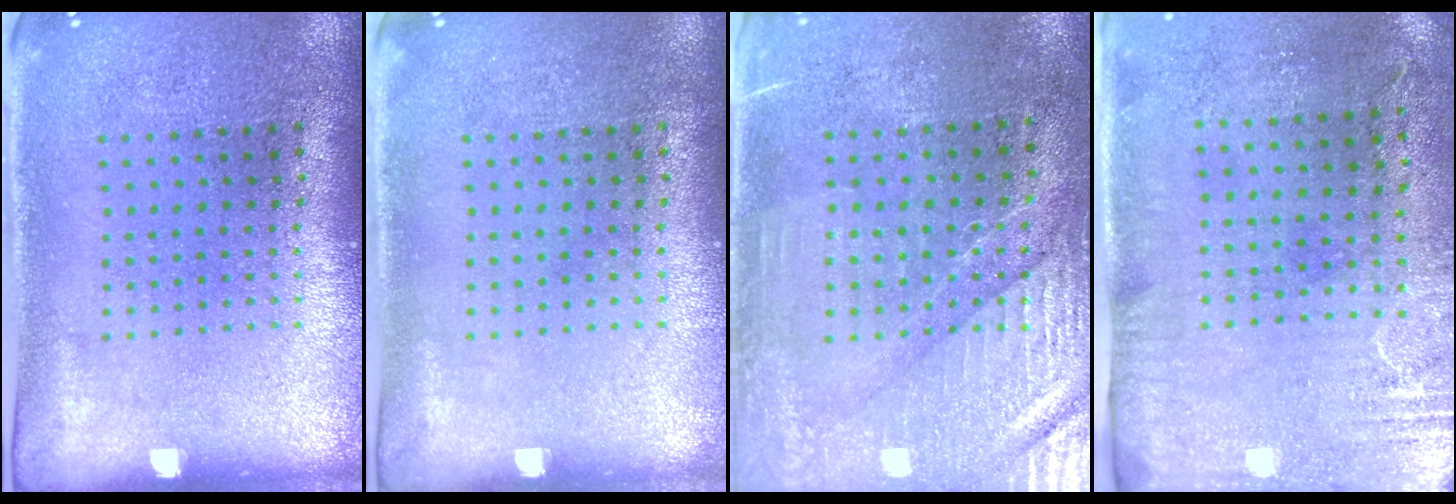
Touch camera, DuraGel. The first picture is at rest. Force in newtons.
{"total": 0.0}
{"total": 3.2, "press": 2.9, "slide": 1.1}
{"total": 3.0, "press": 2.5, "slide": 1.8}